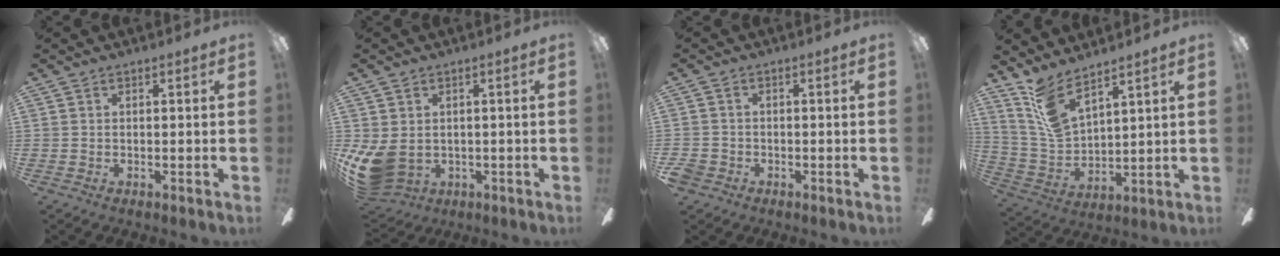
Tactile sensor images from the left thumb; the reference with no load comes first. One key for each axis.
{"total": 8.4, "fx": -1.3, "fy": 6.3, "fz": 5.3, "tx": -0.117, "ty": 0.002, "tz": -0.019}
{"total": 2.4, "fx": -1.5, "fy": 1.8, "fz": 0.6, "tx": -0.016, "ty": 0.006, "tz": -0.032}
{"total": 10.8, "fx": 8.5, "fy": 3.6, "fz": 5.6, "tx": -0.143, "ty": -0.040, "tz": 0.164}